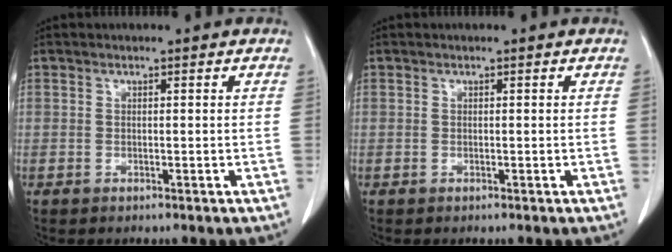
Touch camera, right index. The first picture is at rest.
{"total": 0.0}